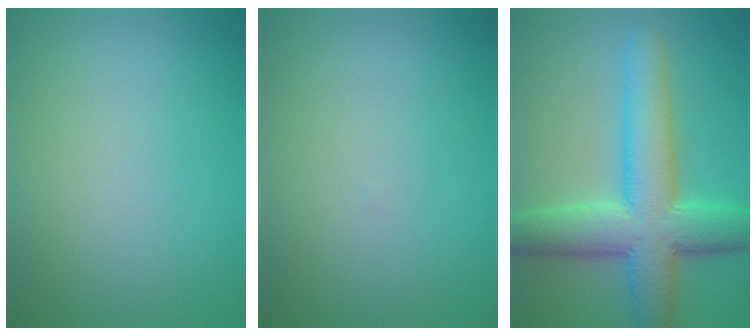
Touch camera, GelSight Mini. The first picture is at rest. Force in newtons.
{"total": 0.0}
{"total": 9.0, "press": 9.0, "slide": 0.3}